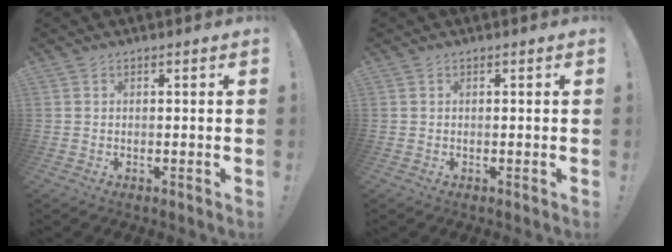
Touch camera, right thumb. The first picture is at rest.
{"total": 0.0}